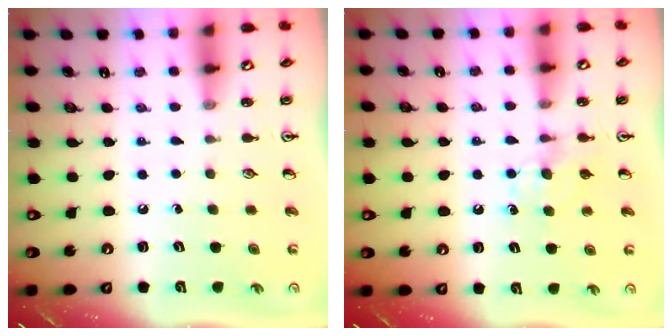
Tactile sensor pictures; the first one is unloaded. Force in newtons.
{"total": 6.0, "press": 6.0, "slide": 0.7}